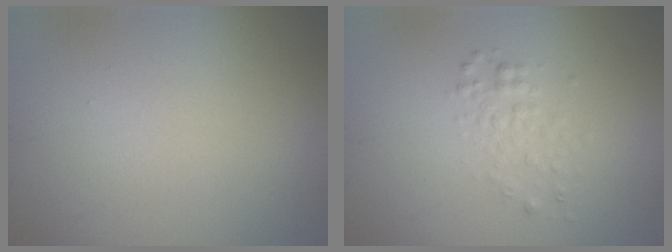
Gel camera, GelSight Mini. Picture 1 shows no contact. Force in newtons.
{"total": 1.7, "press": 1.7, "slide": 0.1}